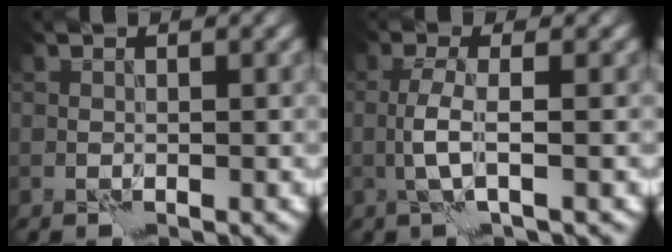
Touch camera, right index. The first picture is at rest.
{"total": 2.6, "force": [-0.4, 0.5, 2.5], "torque": [-0.058, 0.005, -0.012]}